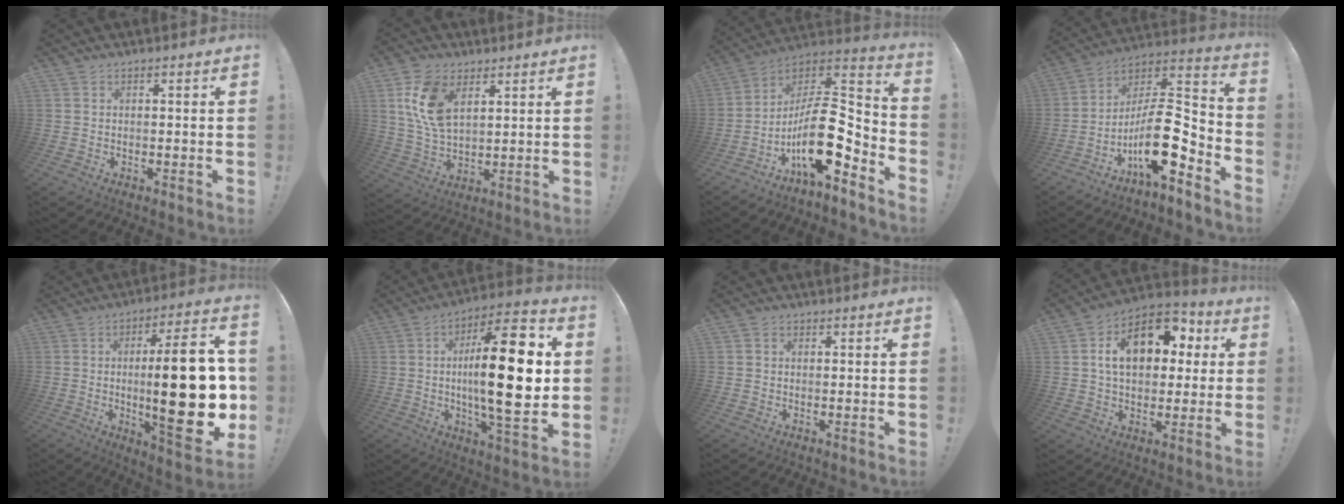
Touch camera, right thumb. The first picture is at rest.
{"total": 12.7, "force": [5.5, 7.5, 8.6], "torque": [-0.167, -0.014, 0.101]}
{"total": 19.6, "force": [-5.2, 10.4, 15.7], "torque": [-0.263, 0.022, -0.079]}
{"total": 17.1, "force": [-6.1, 8.1, 13.8], "torque": [-0.226, 0.024, -0.096]}
{"total": 29.3, "force": [-1.2, 8.2, 28.1], "torque": [-0.449, -0.013, -0.017]}
{"total": 25.6, "force": [1.0, 8.2, 24.2], "torque": [-0.404, -0.005, 0.008]}
{"total": 1.0, "force": [0.2, 1.0, 0.2], "torque": [0.000, 0.001, 0.003]}
{"total": 17.3, "force": [5.0, 11.2, 12.2], "torque": [-0.193, -0.002, 0.090]}